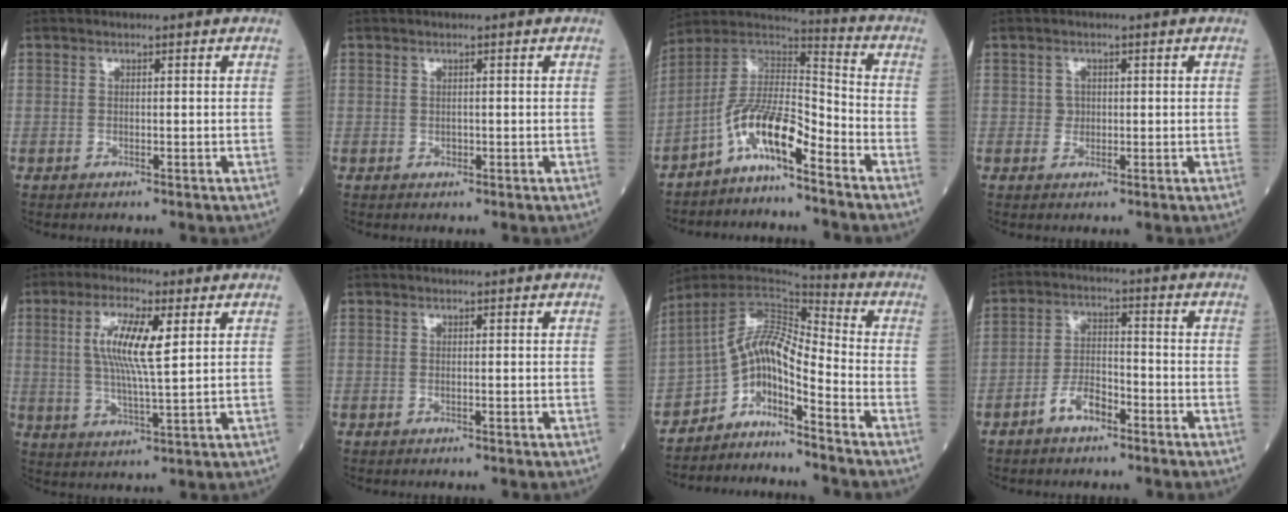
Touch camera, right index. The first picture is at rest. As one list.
[{"total": 0.6, "force": [-0.2, 0.5, 0.3], "torque": [-0.005, 0.001, -0.003]}, {"total": 9.9, "force": [-6.4, 1.7, 7.3], "torque": [-0.147, 0.026, -0.124]}, {"total": 1.2, "force": [0.1, 1.2, 0.2], "torque": [0.000, 0.003, 0.002]}, {"total": 9.0, "force": [2.5, 1.2, 8.6], "torque": [-0.171, 0.004, 0.048]}, {"total": 0.0}, {"total": 9.7, "force": [-6.9, 1.6, 6.6], "torque": [-0.114, 0.027, -0.125]}, {"total": 5.1, "force": [-3.3, 2.2, 3.2], "torque": [-0.067, 0.009, -0.064]}]